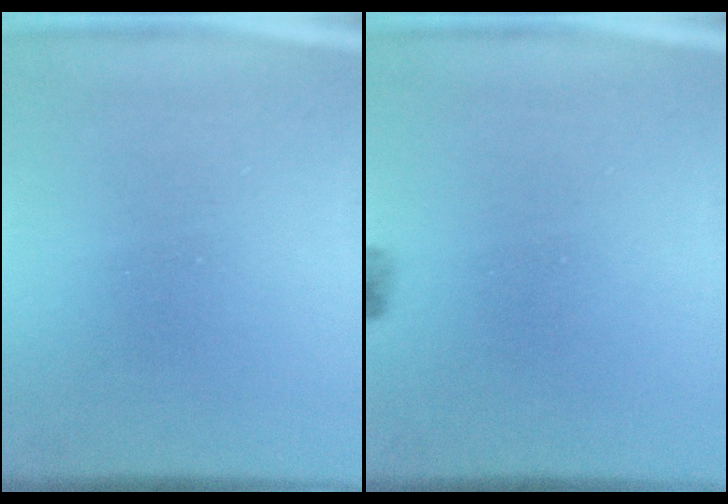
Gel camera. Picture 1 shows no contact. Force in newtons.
{"total": 2.4}